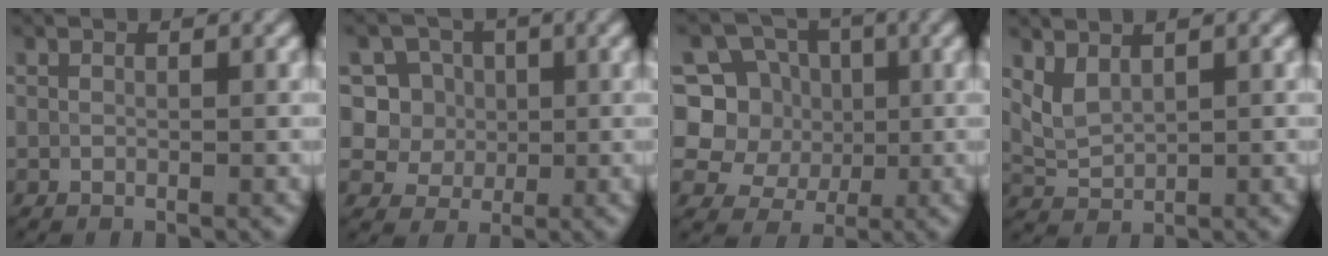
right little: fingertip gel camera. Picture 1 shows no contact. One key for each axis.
{"total": 7.5, "fx": 1.6, "fy": 7.2, "fz": 1.6, "tx": -0.034, "ty": 0.024, "tz": 0.032}
{"total": 5.5, "fx": 0.8, "fy": 5.1, "fz": 2.1, "tx": -0.025, "ty": -0.002, "tz": -0.001}
{"total": 2.7, "fx": 1.5, "fy": 1.4, "fz": 1.7, "tx": -0.036, "ty": 0.000, "tz": 0.035}